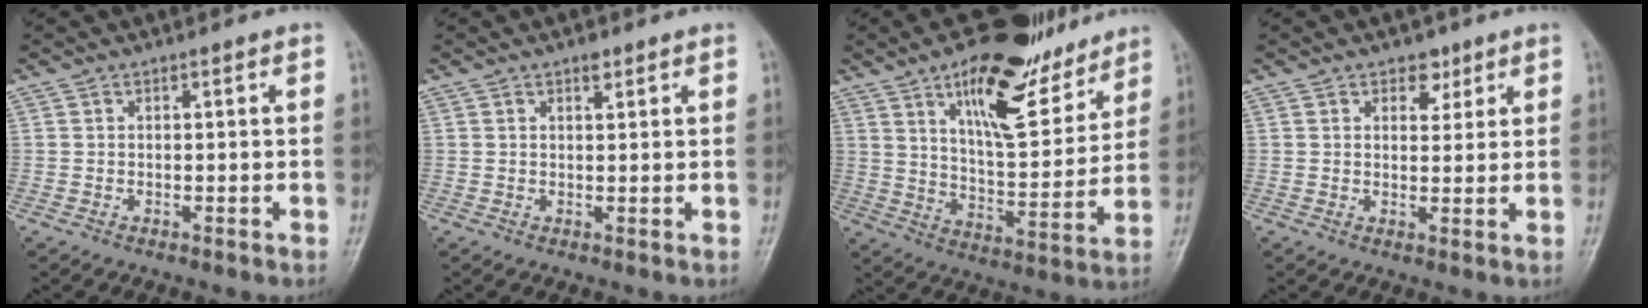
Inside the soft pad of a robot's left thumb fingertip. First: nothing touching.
{"total": 1.6, "force": [1.1, 0.7, 0.9], "torque": [-0.006, -0.005, 0.014]}
{"total": 18.9, "force": [11.9, 7.7, 12.6], "torque": [-0.146, -0.061, 0.196]}
{"total": 3.7, "force": [2.2, 2.5, 1.5], "torque": [0.005, -0.012, 0.031]}